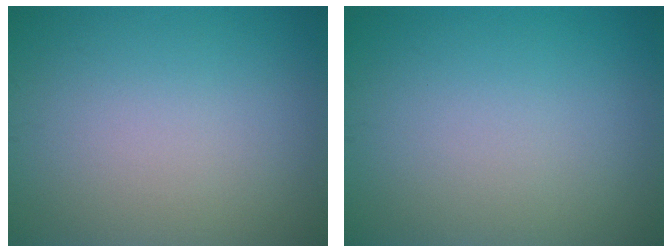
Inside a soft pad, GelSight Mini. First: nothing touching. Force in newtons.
{"total": 0.0}